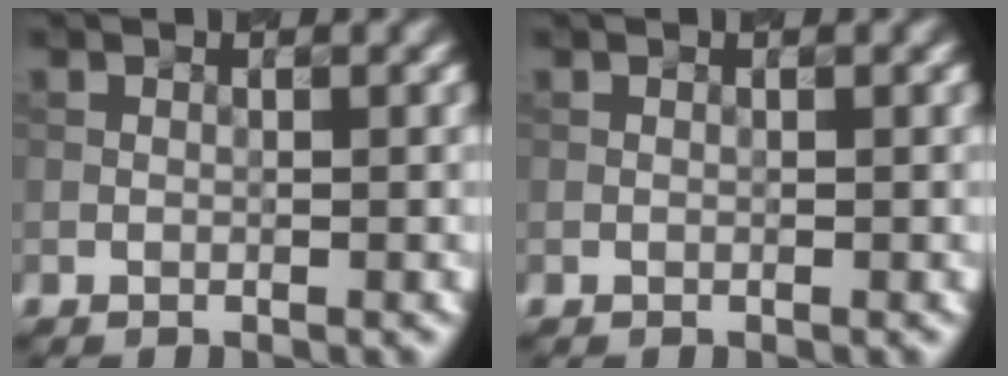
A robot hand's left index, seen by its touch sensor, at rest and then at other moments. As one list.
[{"total": 0.0}]